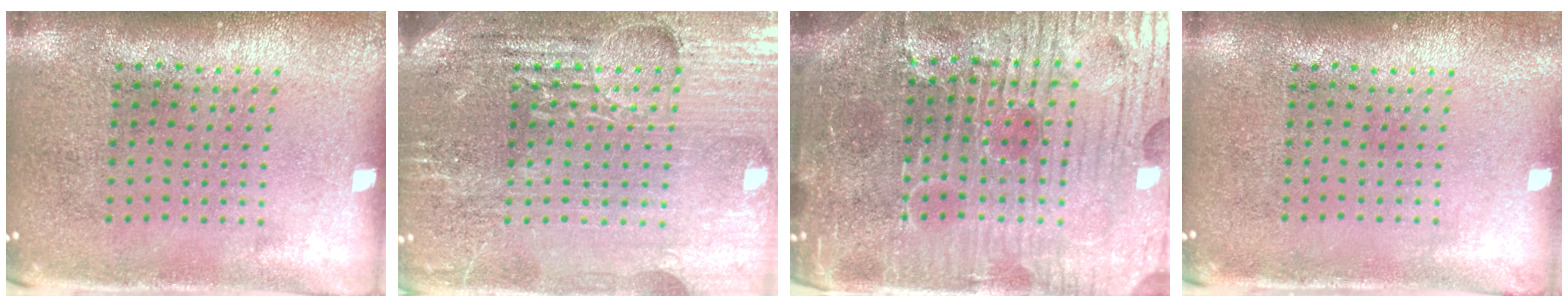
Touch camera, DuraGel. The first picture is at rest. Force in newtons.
{"total": 5.3, "press": 4.8, "slide": 2.2}
{"total": 6.3, "press": 5.8, "slide": 2.5}
{"total": 0.6, "press": 0.6, "slide": 0.1}